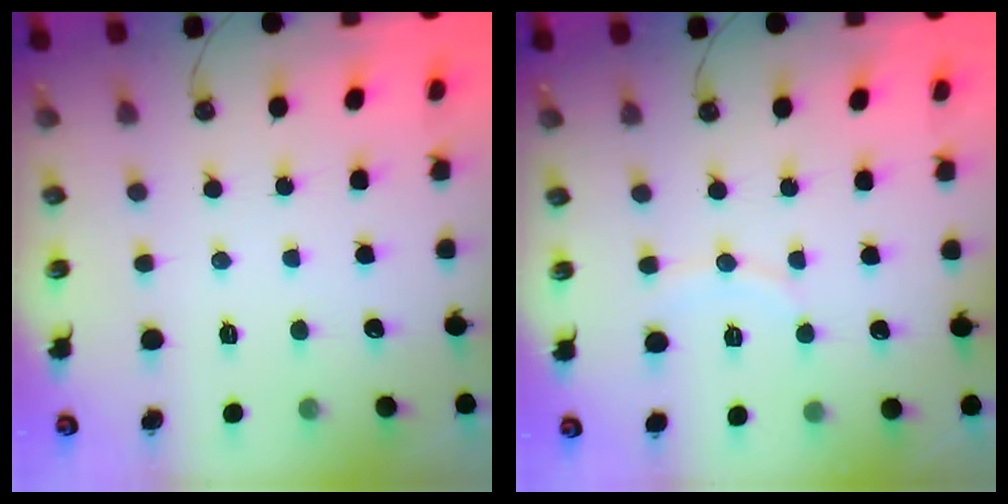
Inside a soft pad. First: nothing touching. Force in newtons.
{"total": 5.1, "press": 5.0, "slide": 0.6}